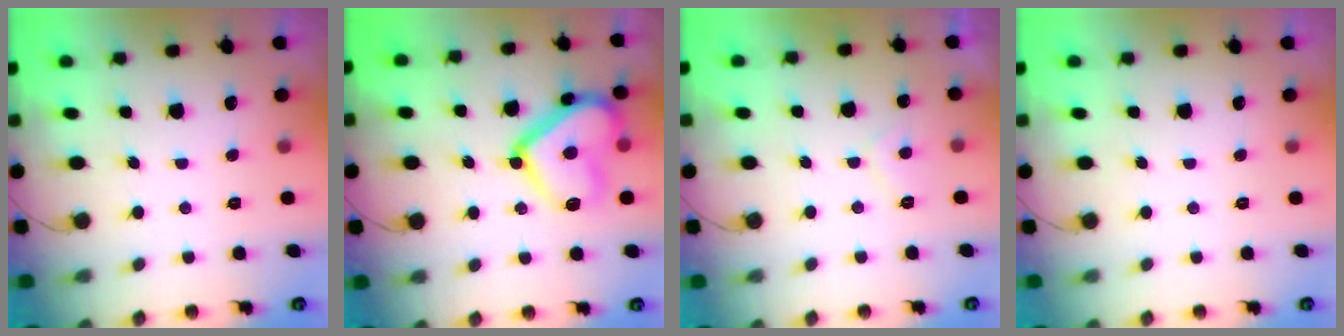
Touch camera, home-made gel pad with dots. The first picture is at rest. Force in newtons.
{"total": 17.5, "press": 17.5, "slide": 1.6}
{"total": 2.8, "press": 2.7, "slide": 0.9}
{"total": 0.0}